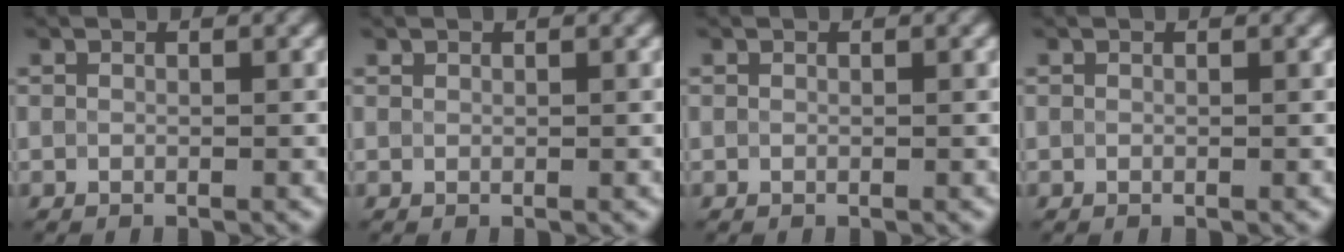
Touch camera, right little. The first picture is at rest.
{"total": 0.0}
{"total": 0.0}
{"total": 0.0}